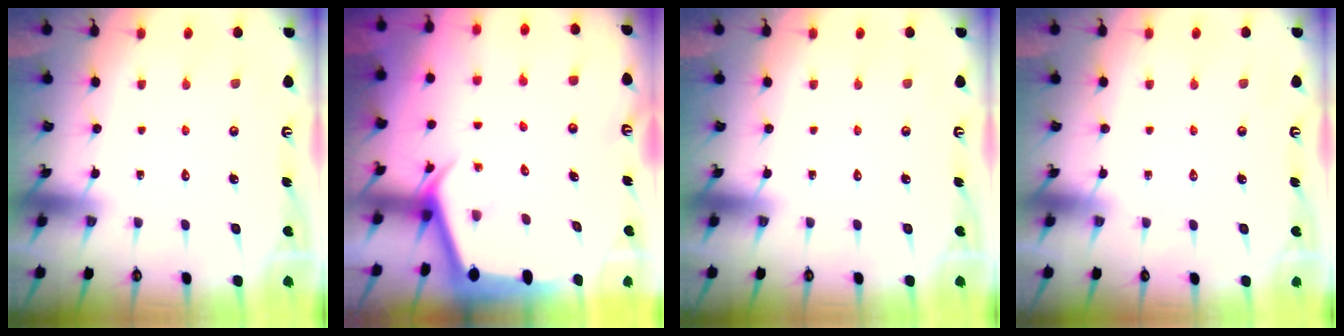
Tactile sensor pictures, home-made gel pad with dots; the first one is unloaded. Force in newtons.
{"total": 2.8, "press": 2.8, "slide": 0.2}
{"total": 0.0}
{"total": 0.0}